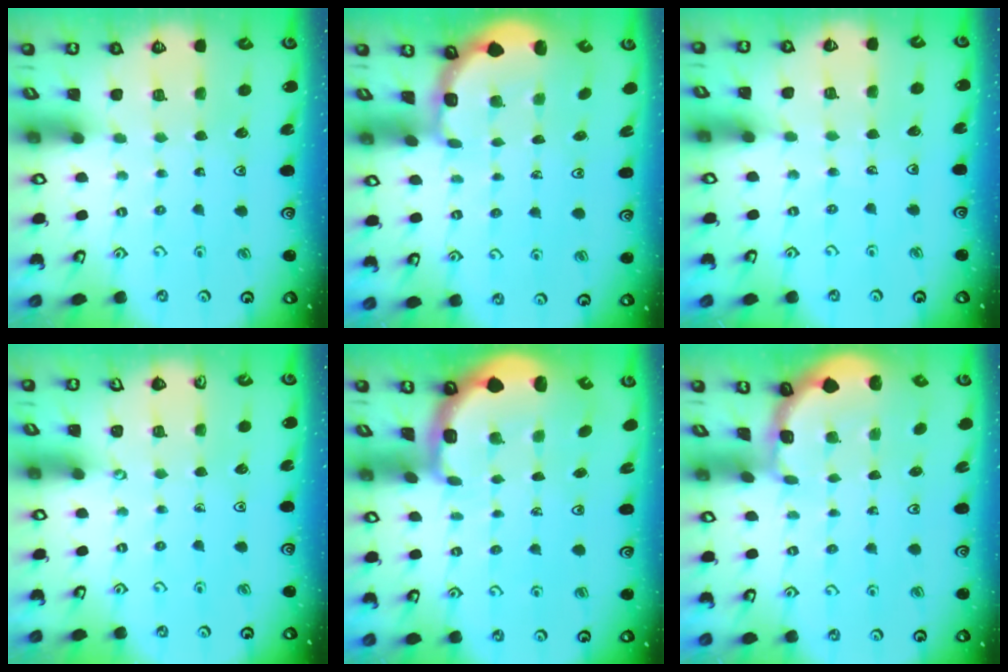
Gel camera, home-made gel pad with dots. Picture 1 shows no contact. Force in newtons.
{"total": 1.7, "press": 1.4, "slide": 0.9}
{"total": 3.8, "press": 3.7, "slide": 0.9}
{"total": 0.0}
{"total": 2.1, "press": 1.9, "slide": 0.8}
{"total": 2.6, "press": 2.6, "slide": 0.3}